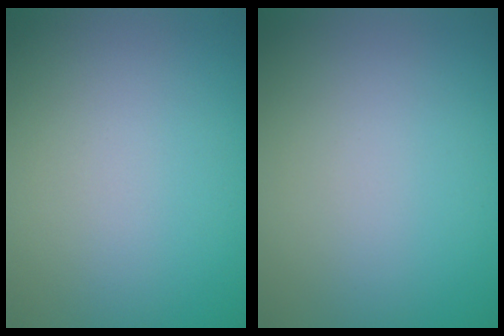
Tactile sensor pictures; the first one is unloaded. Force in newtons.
{"total": 0.0}